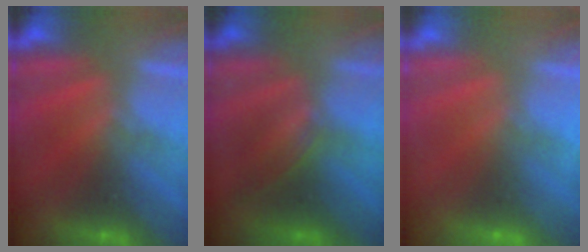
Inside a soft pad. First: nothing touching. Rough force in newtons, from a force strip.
{"total": 4.5}
{"total": 7.6}